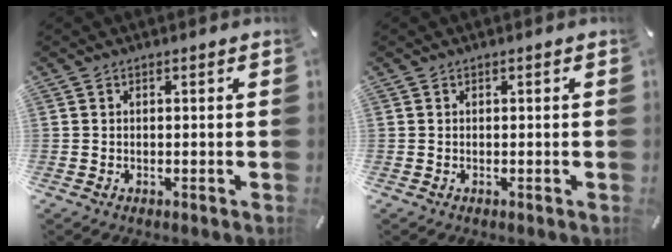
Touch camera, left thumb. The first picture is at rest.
{"total": 0.0}